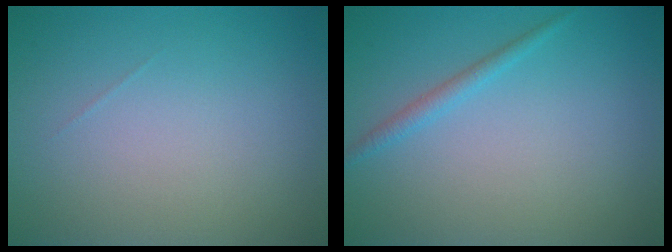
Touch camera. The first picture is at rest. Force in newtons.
{"total": 1.3, "press": 1.3, "slide": 0.0}